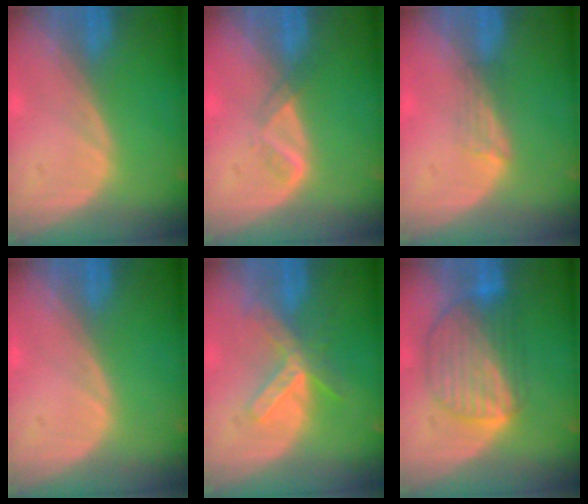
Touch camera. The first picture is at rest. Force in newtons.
{"total": 2.1, "press": 2.0, "slide": 0.6}
{"total": 2.0, "press": 1.6, "slide": 1.3}
{"total": 0.0}
{"total": 5.3, "press": 5.3, "slide": 0.8}
{"total": 8.9, "press": 7.8, "slide": 4.4}